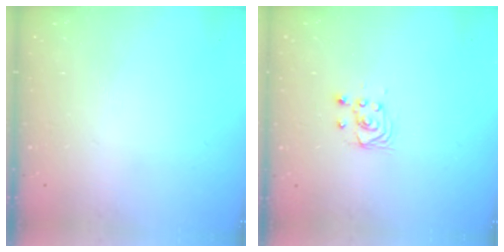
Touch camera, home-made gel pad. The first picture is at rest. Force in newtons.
{"total": 3.1, "press": 2.8, "slide": 1.3}